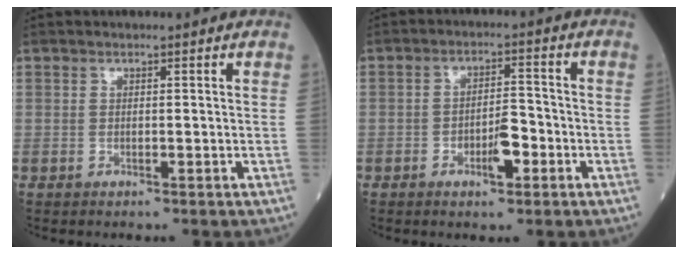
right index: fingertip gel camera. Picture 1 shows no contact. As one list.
[{"total": 4.7, "force": [-1.9, 1.6, 3.9], "torque": [-0.065, 0.008, -0.027]}]